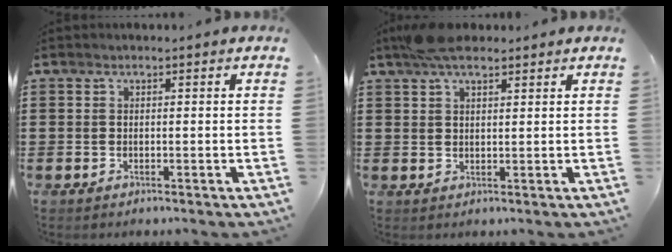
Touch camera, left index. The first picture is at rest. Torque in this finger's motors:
{"motor_torque": [0.61, -0.14, 0.36, 0.03]}